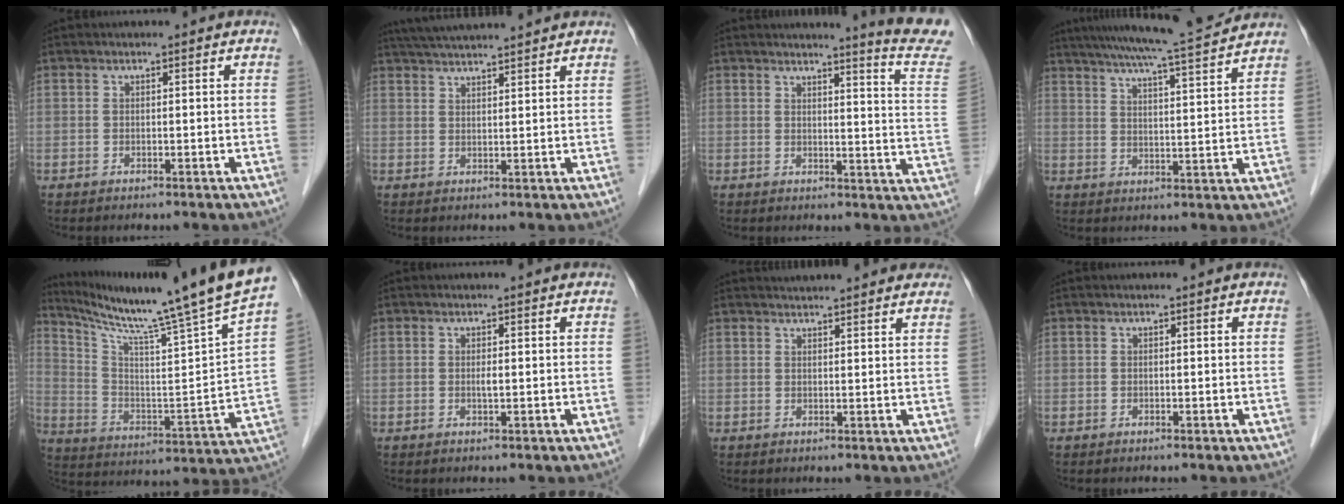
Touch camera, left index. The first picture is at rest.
{"total": 9.8, "force": [8.9, -0.2, 3.9], "torque": [-0.071, 0.035, 0.135]}
{"total": 11.2, "force": [10.4, -1.7, 3.9], "torque": [-0.041, -0.091, 0.096]}
{"total": 15.0, "force": [13.4, -0.8, 6.6], "torque": [-0.118, 0.000, 0.188]}
{"total": 25.3, "force": [20.1, -1.5, 15.4], "torque": [-0.253, -0.044, 0.299]}
{"total": 0.7, "force": [0.0, 0.1, 0.7], "torque": [-0.015, -0.002, 0.001]}
{"total": 10.4, "force": [9.7, 1.3, 3.6], "torque": [-0.039, 0.023, 0.108]}
{"total": 0.0}